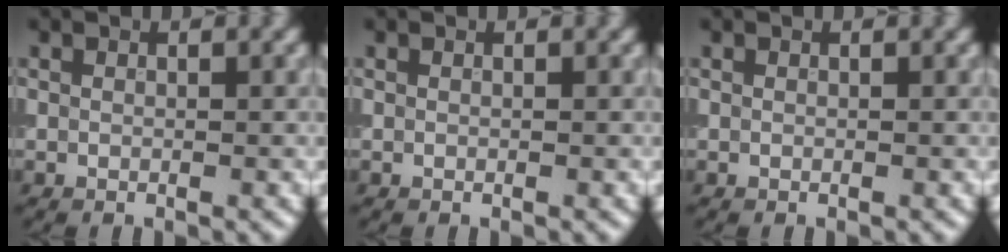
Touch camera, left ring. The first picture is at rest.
{"total": 0.0}
{"total": 0.0}